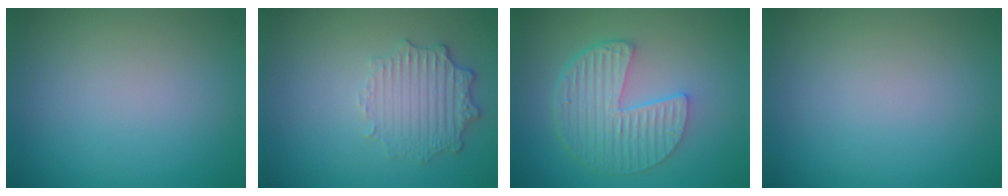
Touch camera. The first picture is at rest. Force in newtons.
{"total": 3.5, "press": 2.9, "slide": 2.0}
{"total": 5.9, "press": 4.3, "slide": 4.1}
{"total": 0.0}